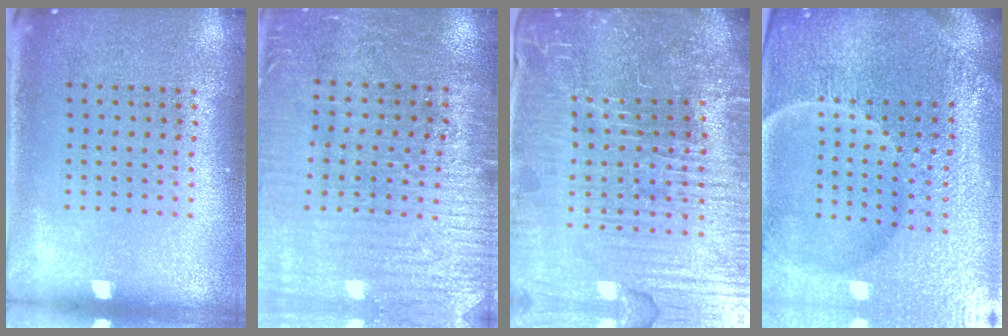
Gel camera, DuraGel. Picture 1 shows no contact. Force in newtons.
{"total": 3.1, "press": 3.1, "slide": 0.6}
{"total": 7.0, "press": 6.3, "slide": 3.2}
{"total": 6.3, "press": 5.7, "slide": 2.7}